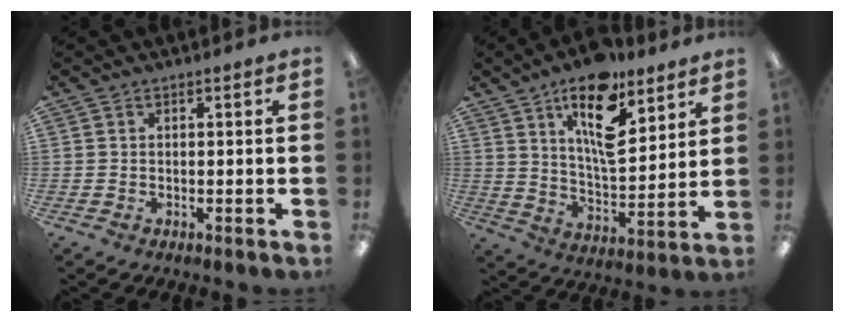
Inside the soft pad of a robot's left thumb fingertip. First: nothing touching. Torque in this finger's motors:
{"motor_torque": [0.33, 0.59, 1.17, -1.60, 0.11]}